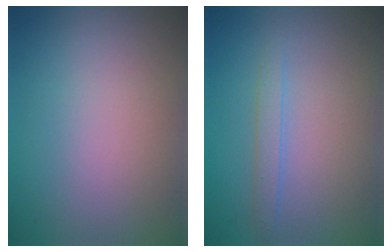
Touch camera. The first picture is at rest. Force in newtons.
{"total": 1.3, "press": 1.3, "slide": 0.0}